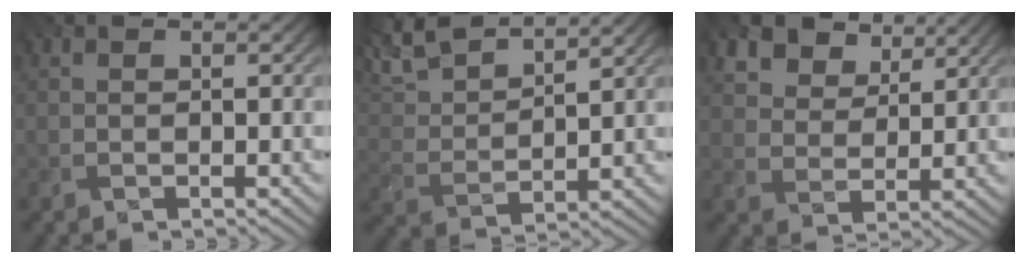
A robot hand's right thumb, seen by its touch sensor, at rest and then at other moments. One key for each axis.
{"total": 10.1, "fx": 7.9, "fy": 3.2, "fz": 5.4, "tx": -0.145, "ty": 0.015, "tz": 0.134}
{"total": 8.6, "fx": 5.5, "fy": 5.3, "fz": 4.0, "tx": -0.111, "ty": -0.018, "tz": 0.105}